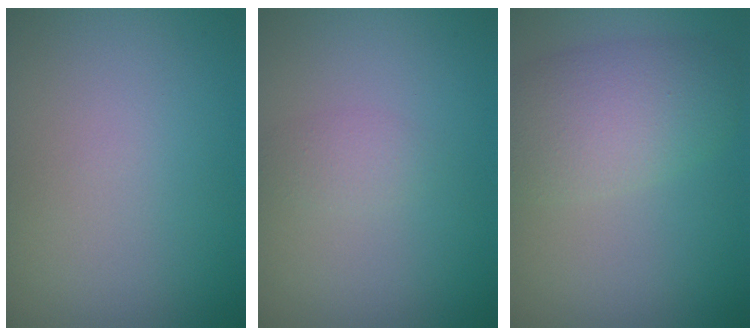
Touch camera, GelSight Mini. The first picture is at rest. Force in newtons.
{"total": 1.2, "press": 1.2, "slide": 0.0}
{"total": 5.5, "press": 5.5, "slide": 0.3}